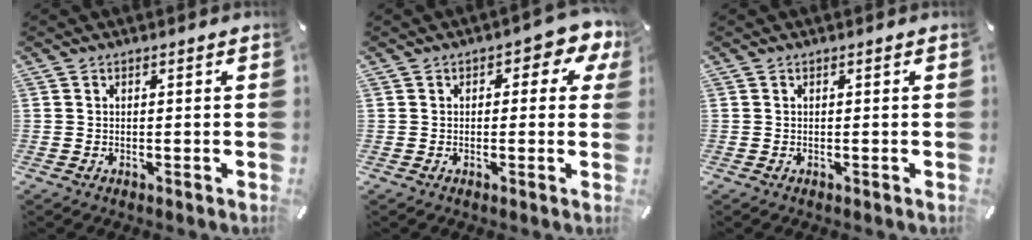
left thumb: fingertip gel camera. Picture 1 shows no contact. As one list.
[{"total": 4.7, "force": [1.3, 3.0, 3.4], "torque": [-0.039, -0.001, 0.016]}, {"total": 0.0}]